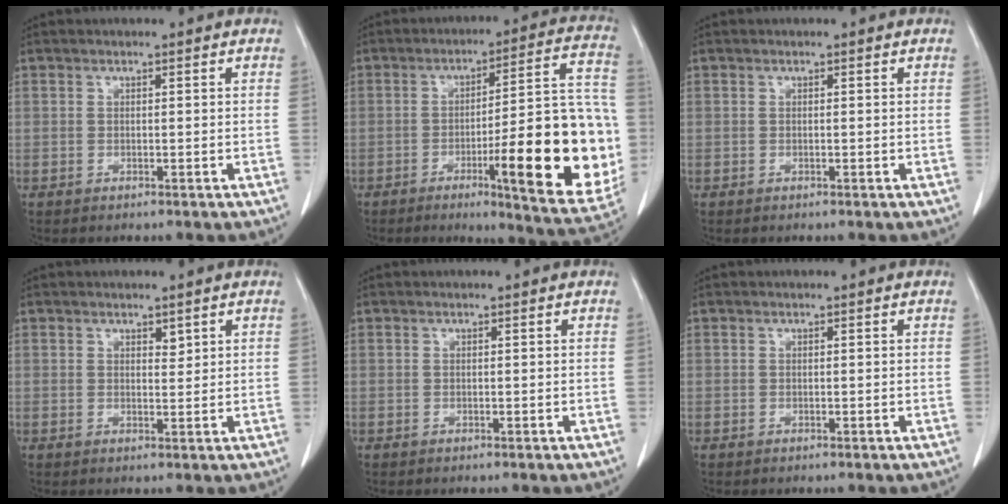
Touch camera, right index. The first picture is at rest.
{"total": 22.4, "force": [-5.0, 3.2, 21.6], "torque": [-0.226, 0.016, -0.059]}
{"total": 0.0}
{"total": 1.3, "force": [0.9, 0.5, 0.7], "torque": [-0.011, -0.005, 0.014]}
{"total": 0.0}
{"total": 0.0}